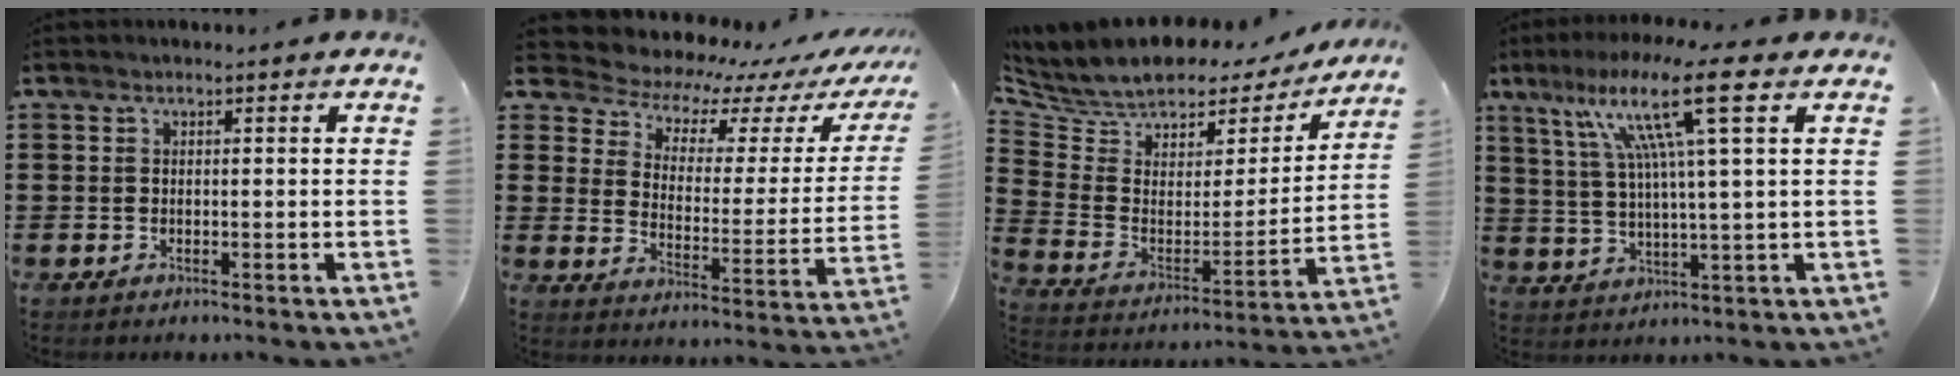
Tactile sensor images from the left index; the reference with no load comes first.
{"total": 5.2, "force": [4.7, 2.1, 0.8], "torque": [-0.043, -0.046, 0.075]}
{"total": 6.2, "force": [5.5, 2.8, 0.5], "torque": [-0.053, -0.047, 0.092]}
{"total": 13.0, "force": [6.1, 0.1, 11.5], "torque": [-0.238, -0.001, 0.090]}